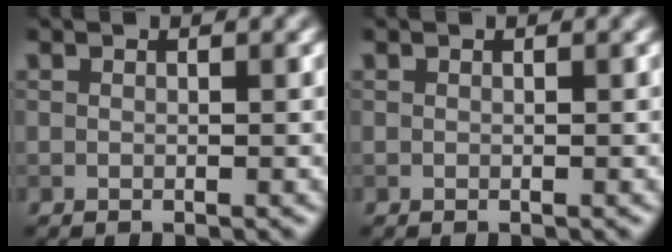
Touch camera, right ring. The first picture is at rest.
{"total": 0.0}